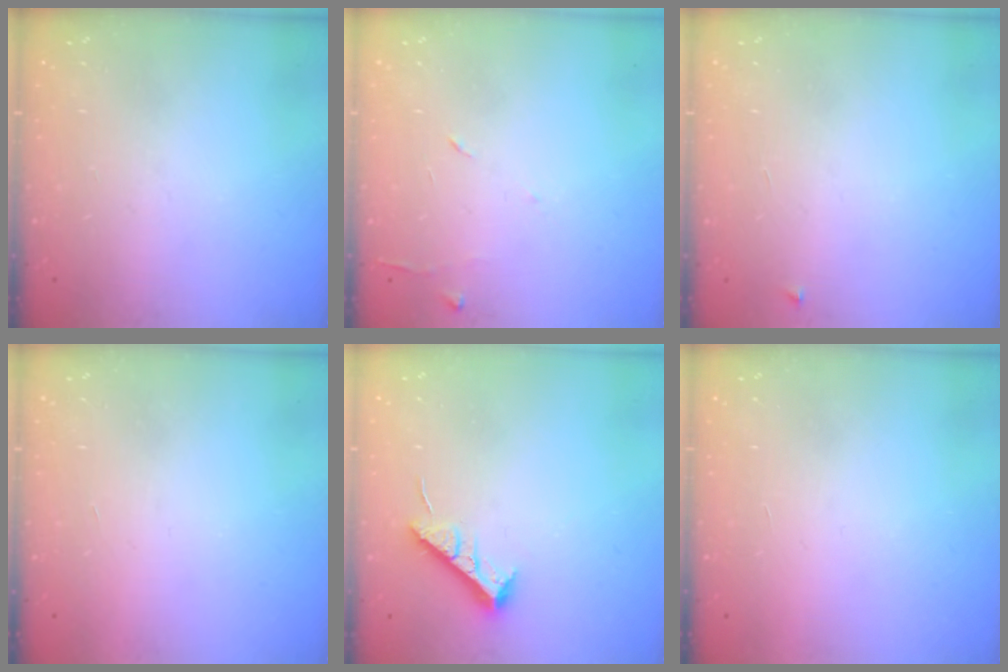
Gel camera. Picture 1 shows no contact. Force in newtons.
{"total": 5.8, "press": 5.7, "slide": 0.6}
{"total": 2.5, "press": 2.4, "slide": 0.4}
{"total": 1.7, "press": 1.7, "slide": 0.1}
{"total": 7.3, "press": 7.3, "slide": 0.6}
{"total": 1.5, "press": 1.5, "slide": 0.1}